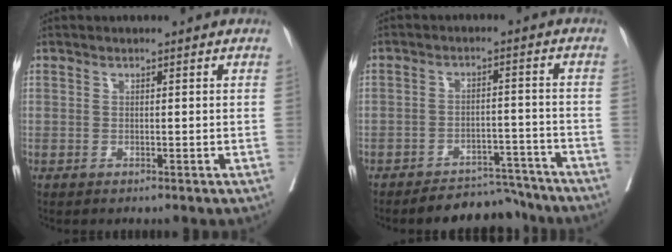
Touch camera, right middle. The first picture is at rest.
{"total": 7.3, "force": [-7.0, 2.2, 0.2], "torque": [0.021, 0.019, -0.100]}